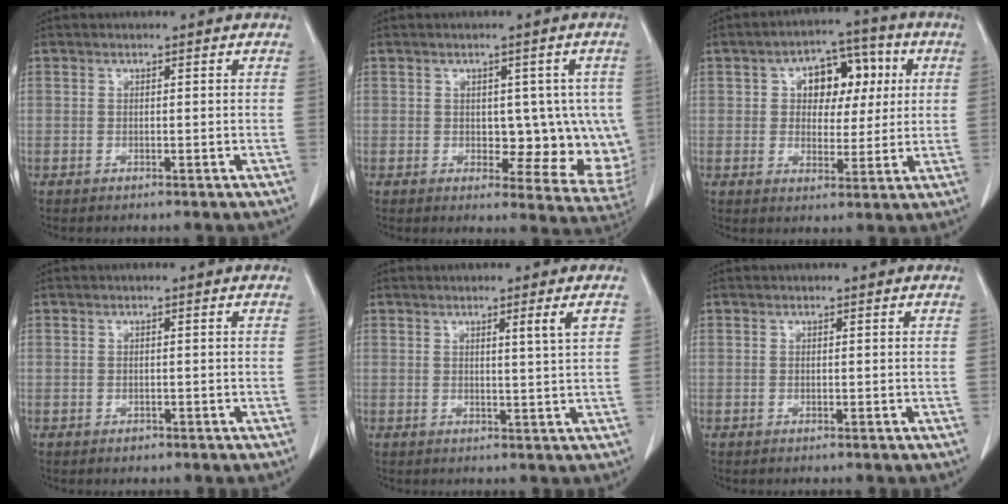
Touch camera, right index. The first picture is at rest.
{"total": 10.0, "force": [0.1, 5.5, 8.3], "torque": [-0.076, 0.001, 0.013]}
{"total": 8.9, "force": [2.1, 5.7, 6.5], "torque": [-0.086, 0.032, 0.034]}
{"total": 0.7, "force": [-0.5, 0.5, 0.2], "torque": [-0.004, 0.001, -0.006]}
{"total": 3.1, "force": [1.3, -0.6, 2.8], "torque": [-0.041, -0.007, 0.018]}
{"total": 0.0}